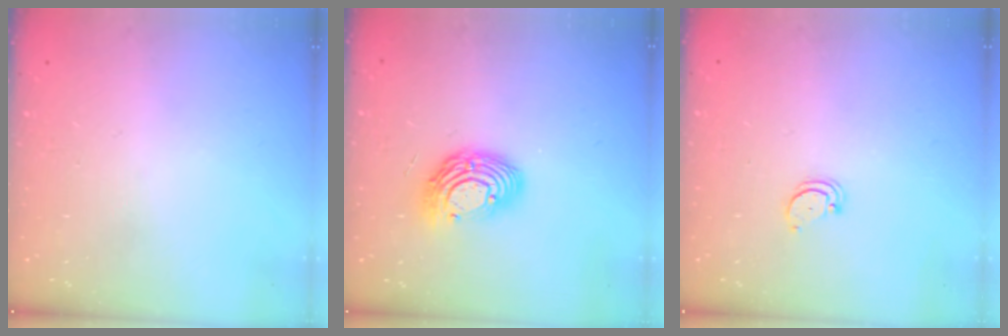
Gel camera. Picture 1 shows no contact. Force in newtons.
{"total": 12.1, "press": 12.1, "slide": 1.0}
{"total": 2.5, "press": 2.5, "slide": 0.3}